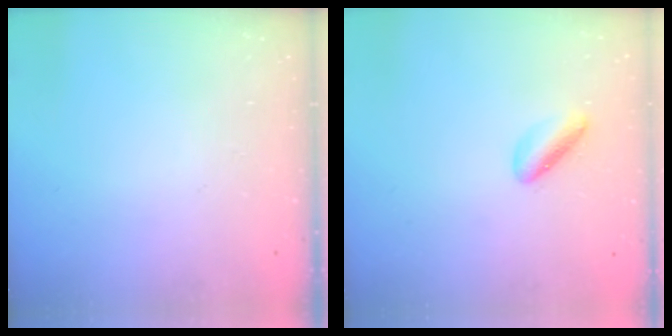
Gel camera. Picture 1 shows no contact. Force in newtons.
{"total": 3.2, "press": 3.2, "slide": 0.6}